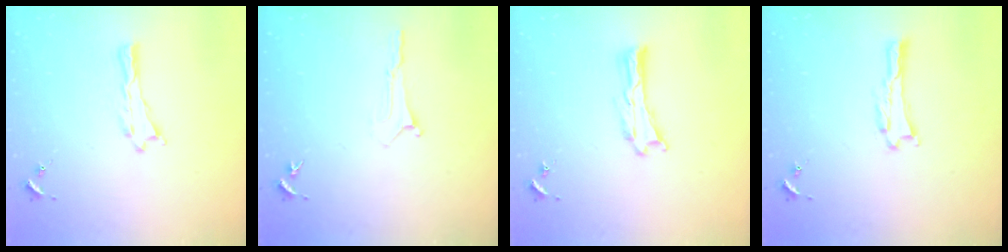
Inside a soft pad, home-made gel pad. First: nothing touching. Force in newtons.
{"total": 0.0}
{"total": 0.0}
{"total": 1.0, "press": 1.0, "slide": 0.1}